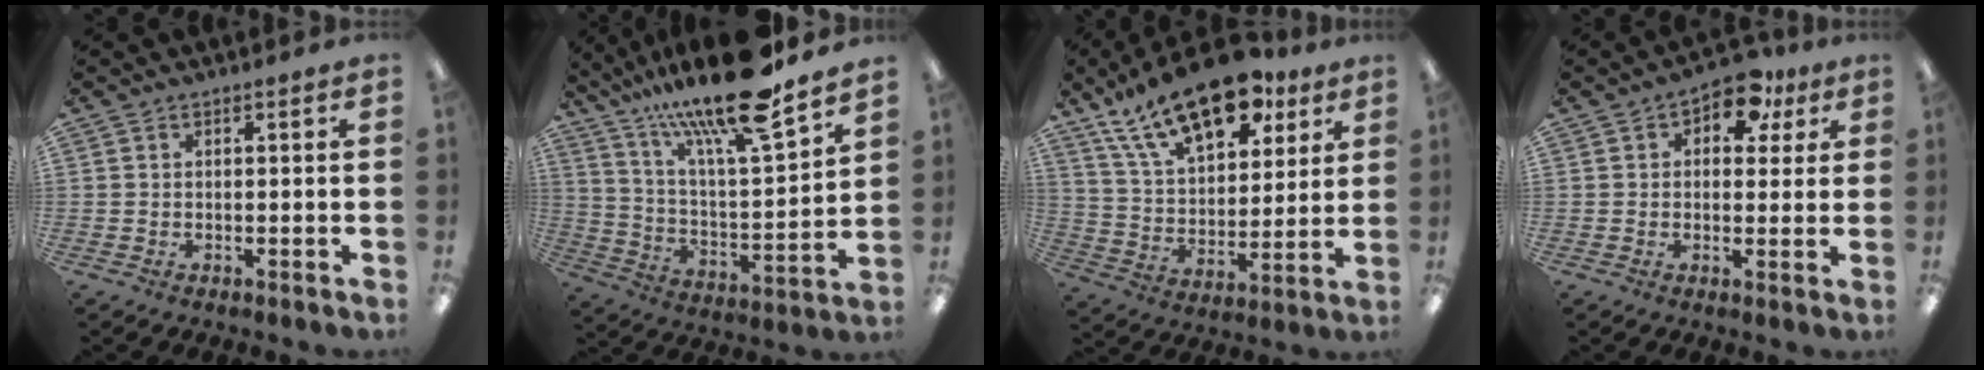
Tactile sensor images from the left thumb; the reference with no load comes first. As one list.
[{"total": 21.3, "force": [17.0, 4.1, 12.2], "torque": [-0.215, -0.109, 0.282]}, {"total": 21.6, "force": [14.4, 9.8, 12.7], "torque": [-0.220, -0.070, 0.254]}, {"total": 8.7, "force": [4.5, 5.2, 5.4], "torque": [-0.060, -0.014, 0.073]}]